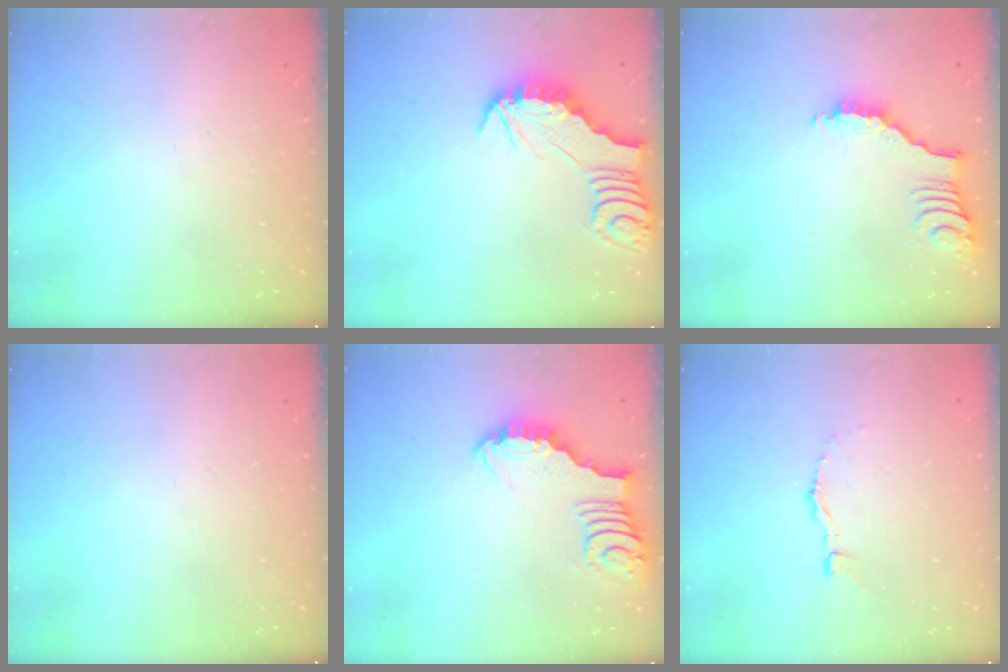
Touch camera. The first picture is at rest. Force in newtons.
{"total": 2.8, "press": 2.8, "slide": 0.3}
{"total": 3.5, "press": 3.5, "slide": 0.4}
{"total": 0.0}
{"total": 3.9, "press": 3.9, "slide": 0.4}
{"total": 4.0, "press": 4.0, "slide": 0.1}